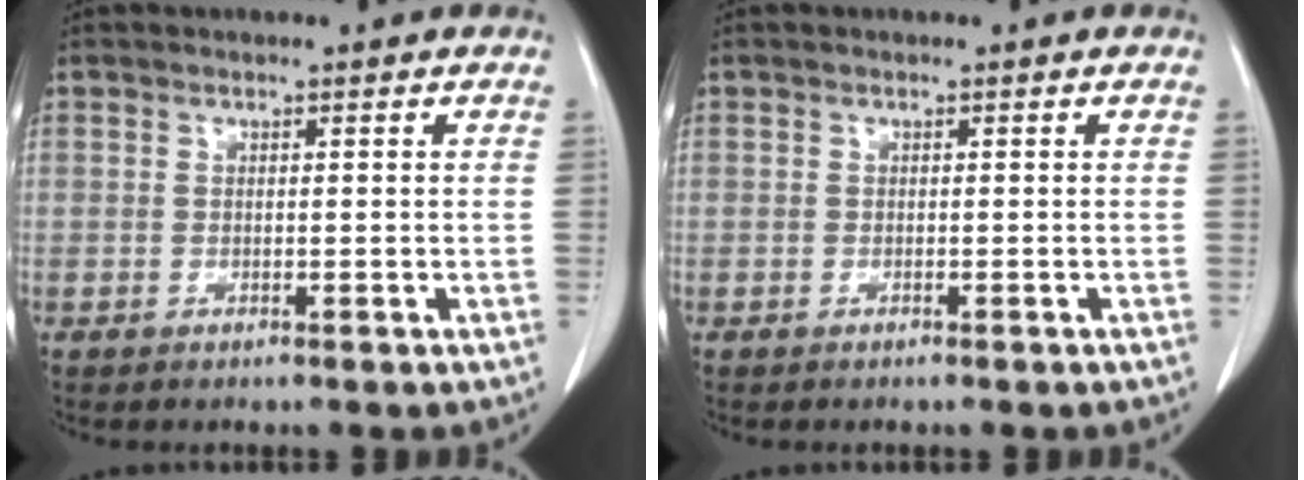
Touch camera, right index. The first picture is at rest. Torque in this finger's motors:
{"motor_torque": [-0.09, 0.10, -0.26, -0.06]}